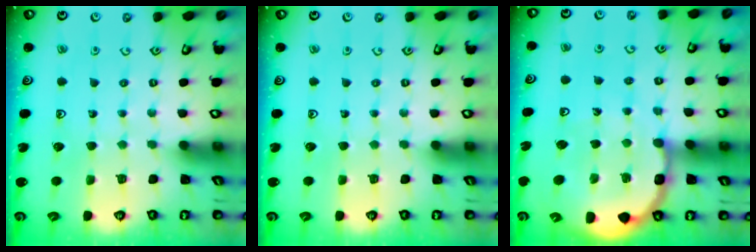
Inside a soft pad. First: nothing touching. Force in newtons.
{"total": 0.0}
{"total": 11.3, "press": 10.9, "slide": 2.6}